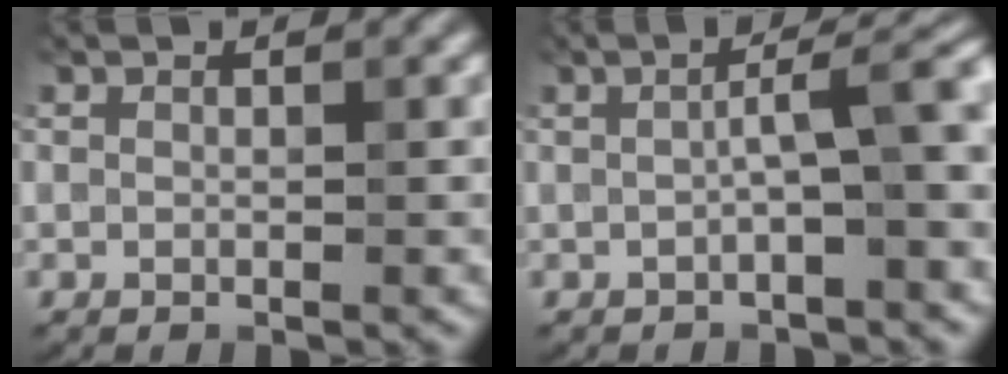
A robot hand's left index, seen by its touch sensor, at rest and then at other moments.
{"total": 4.3, "force": [-0.3, 0.5, 4.3], "torque": [-0.069, 0.021, -0.009]}